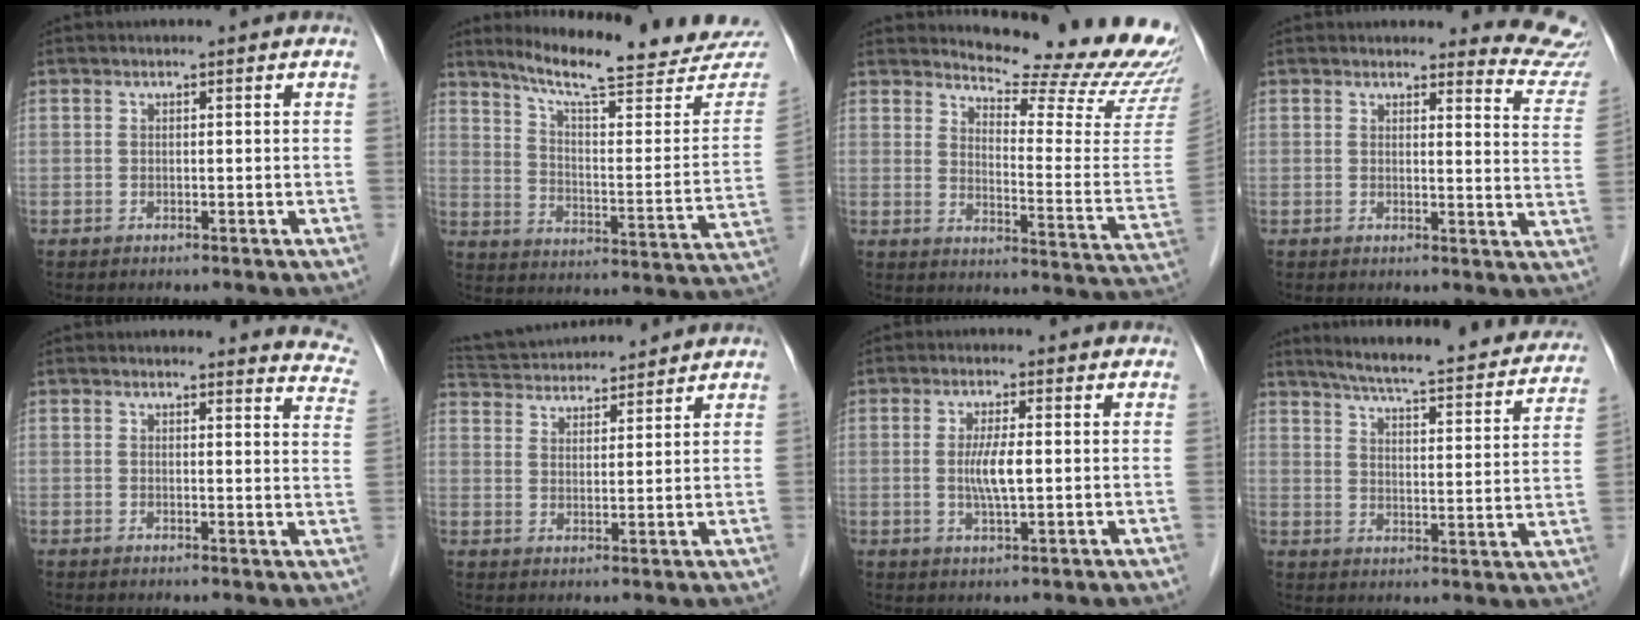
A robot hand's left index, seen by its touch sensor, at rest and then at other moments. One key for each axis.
{"total": 22.6, "fx": 20.6, "fy": 1.7, "fz": 8.9, "tx": -0.129, "ty": -0.074, "tz": 0.272}
{"total": 19.2, "fx": 18.4, "fy": 0.9, "fz": 5.4, "tx": -0.075, "ty": -0.129, "tz": 0.211}
{"total": 8.7, "fx": 8.7, "fy": 1.0, "fz": -0.2, "tx": 0.030, "ty": -0.079, "tz": 0.059}
{"total": 9.2, "fx": 9.0, "fy": 1.3, "fz": 0.8, "tx": 0.031, "ty": -0.066, "tz": 0.055}
{"total": 13.5, "fx": 12.7, "fy": 2.3, "fz": 3.9, "tx": -0.077, "ty": 0.042, "tz": 0.207}
{"total": 4.4, "fx": 0.1, "fy": 0.6, "fz": 4.4, "tx": -0.088, "ty": -0.005, "tz": 0.001}
{"total": 24.3, "fx": 21.7, "fy": 3.3, "fz": 10.6, "tx": -0.152, "ty": -0.027, "tz": 0.268}